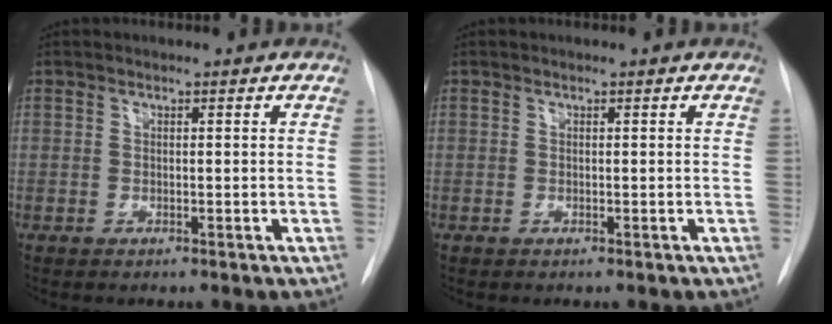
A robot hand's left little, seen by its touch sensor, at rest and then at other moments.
{"total": 0.0}